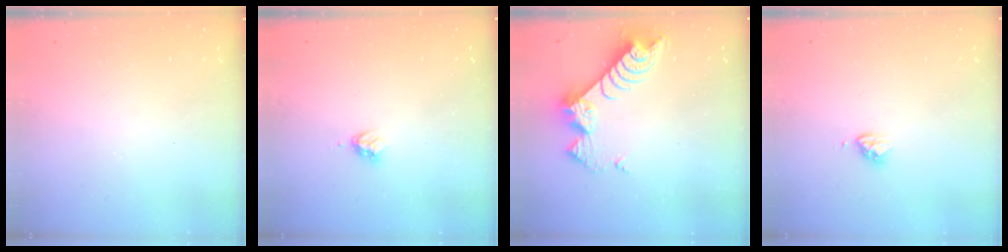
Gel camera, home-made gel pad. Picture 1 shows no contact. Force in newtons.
{"total": 3.2, "press": 3.1, "slide": 0.5}
{"total": 9.4, "press": 9.4, "slide": 0.7}
{"total": 3.6, "press": 3.5, "slide": 0.7}